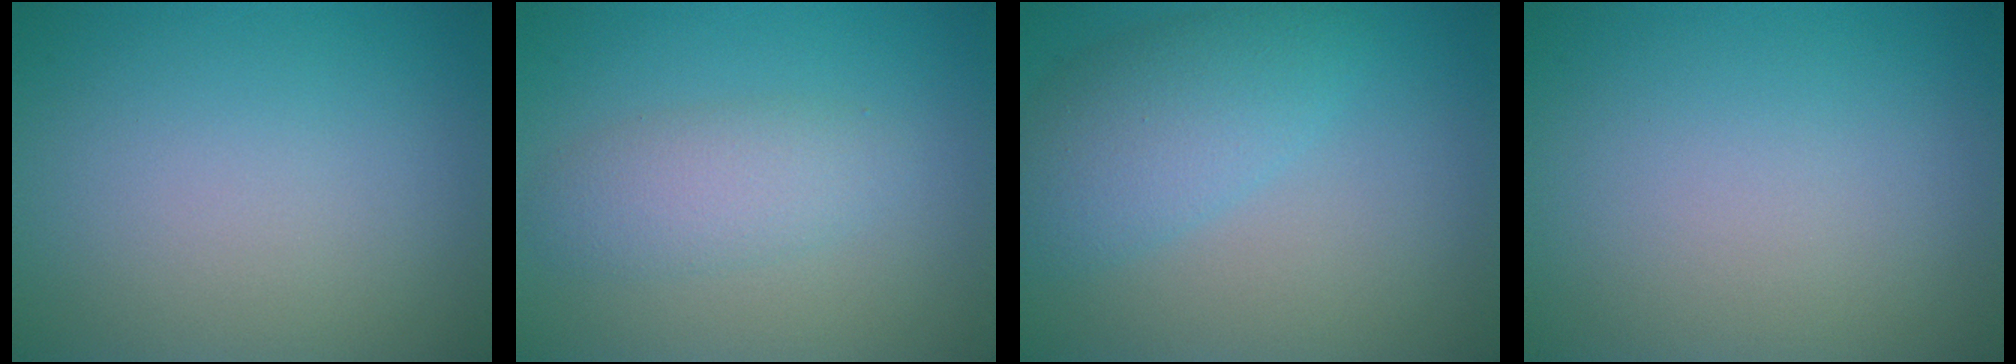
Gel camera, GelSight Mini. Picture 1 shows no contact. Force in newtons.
{"total": 2.8, "press": 2.8, "slide": 0.1}
{"total": 4.6, "press": 4.6, "slide": 0.3}
{"total": 0.0}